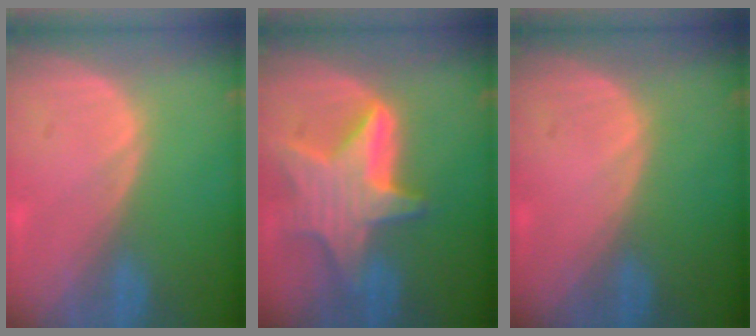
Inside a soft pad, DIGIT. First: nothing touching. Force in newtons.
{"total": 9.5, "press": 9.5, "slide": 0.7}
{"total": 0.0}